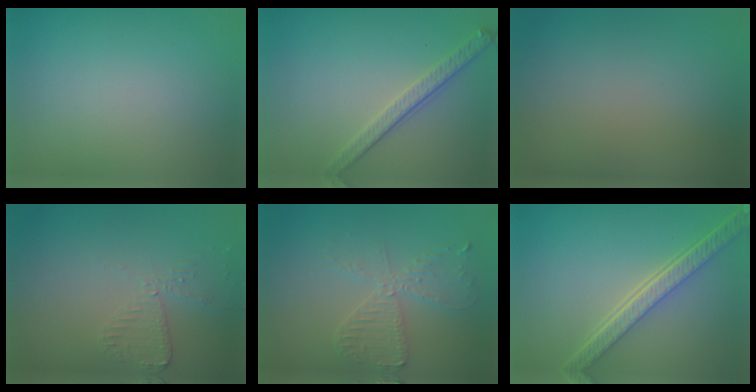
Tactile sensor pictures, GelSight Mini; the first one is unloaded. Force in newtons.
{"total": 2.8, "press": 2.5, "slide": 1.2}
{"total": 0.0}
{"total": 2.0, "press": 2.0, "slide": 0.3}
{"total": 3.7, "press": 3.2, "slide": 1.9}
{"total": 5.4, "press": 4.1, "slide": 3.4}